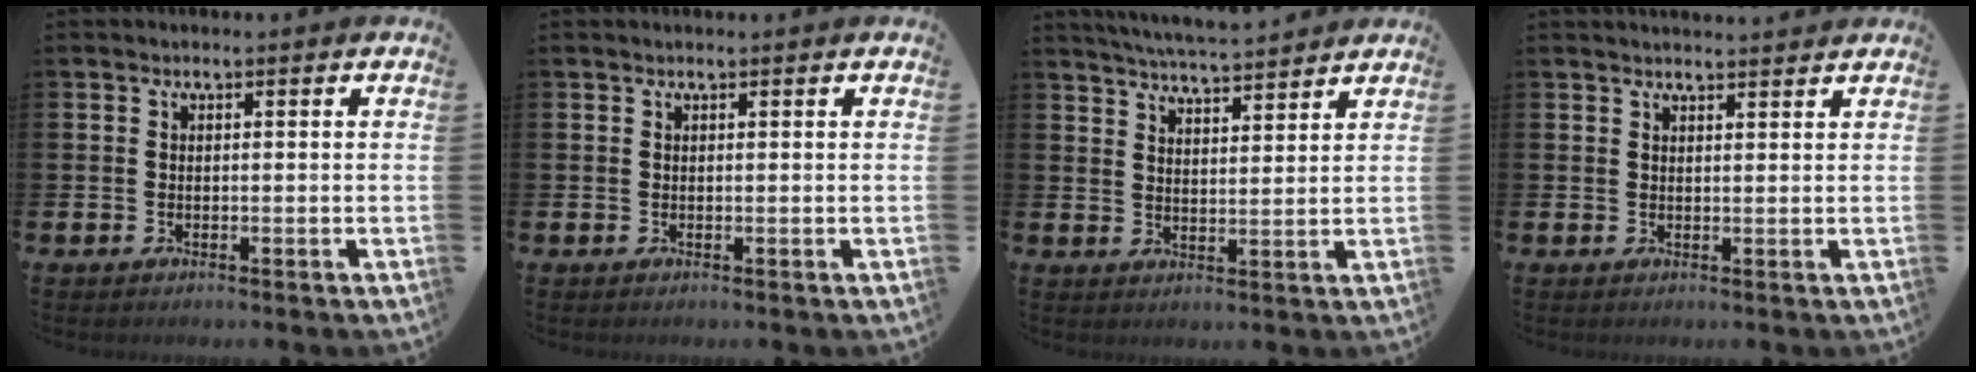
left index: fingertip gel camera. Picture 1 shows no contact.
{"total": 0.0}
{"total": 5.4, "force": [5.4, -0.1, 0.7], "torque": [-0.024, -0.032, 0.095]}
{"total": 2.0, "force": [2.0, 0.1, 0.0], "torque": [0.008, -0.013, 0.034]}